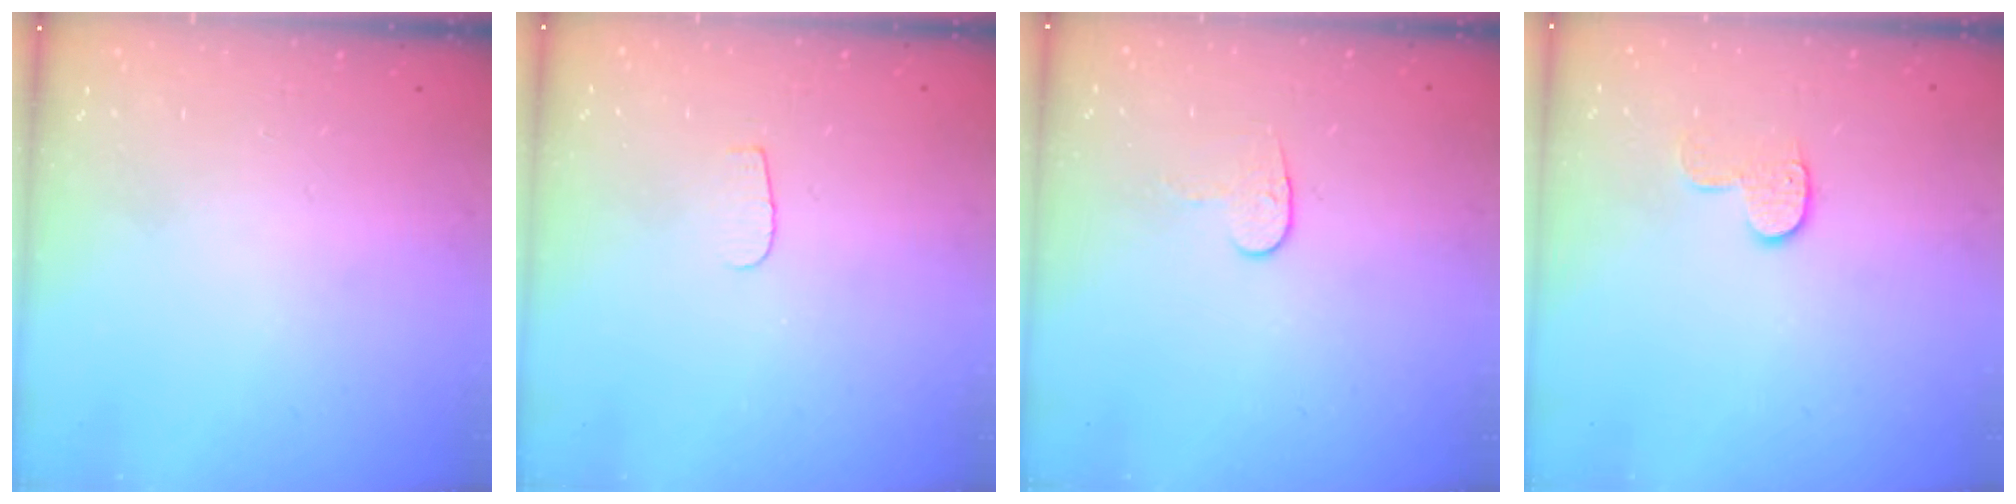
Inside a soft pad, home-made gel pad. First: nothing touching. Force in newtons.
{"total": 3.5, "press": 3.5, "slide": 0.3}
{"total": 6.0, "press": 6.0, "slide": 0.4}
{"total": 6.9, "press": 6.9, "slide": 0.1}